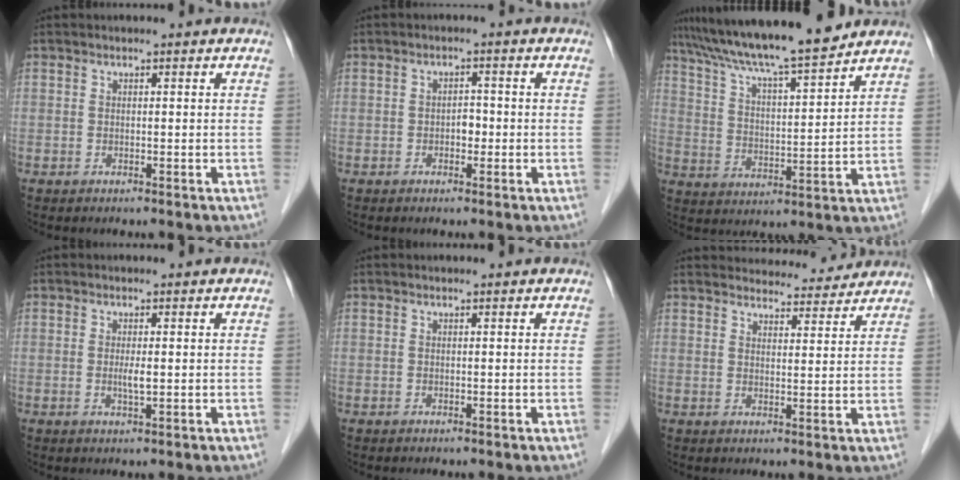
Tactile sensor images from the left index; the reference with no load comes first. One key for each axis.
{"total": 1.7, "fx": -0.5, "fy": 1.1, "fz": 1.2, "tx": -0.015, "ty": 0.005, "tz": -0.010}
{"total": 15.9, "fx": 14.0, "fy": 0.7, "fz": 7.6, "tx": -0.134, "ty": 0.013, "tz": 0.229}
{"total": 1.7, "fx": 0.0, "fy": 0.2, "fz": 1.7, "tx": -0.036, "ty": -0.002, "tz": 0.000}
{"total": 0.0}
{"total": 10.5, "fx": 10.2, "fy": 2.2, "fz": 1.4, "tx": -0.003, "ty": 0.008, "tz": 0.119}